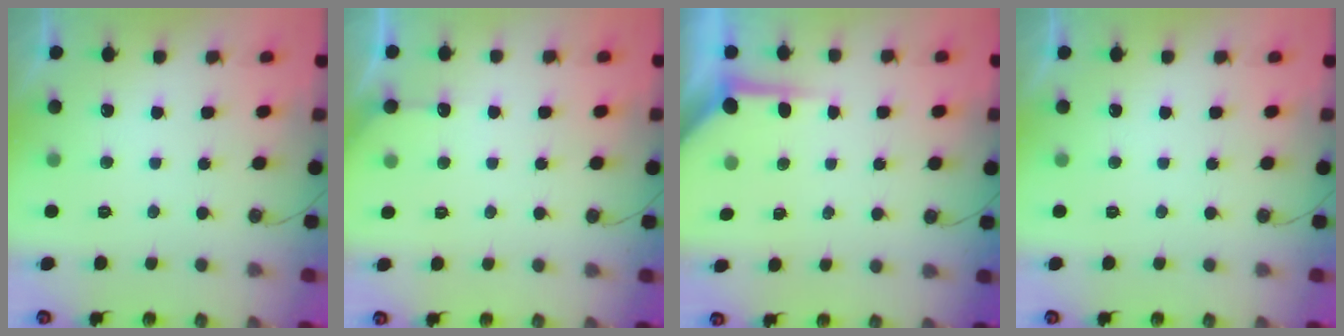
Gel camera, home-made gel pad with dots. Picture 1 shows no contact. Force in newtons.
{"total": 3.2, "press": 3.1, "slide": 0.3}
{"total": 4.0, "press": 3.9, "slide": 0.5}
{"total": 0.0}